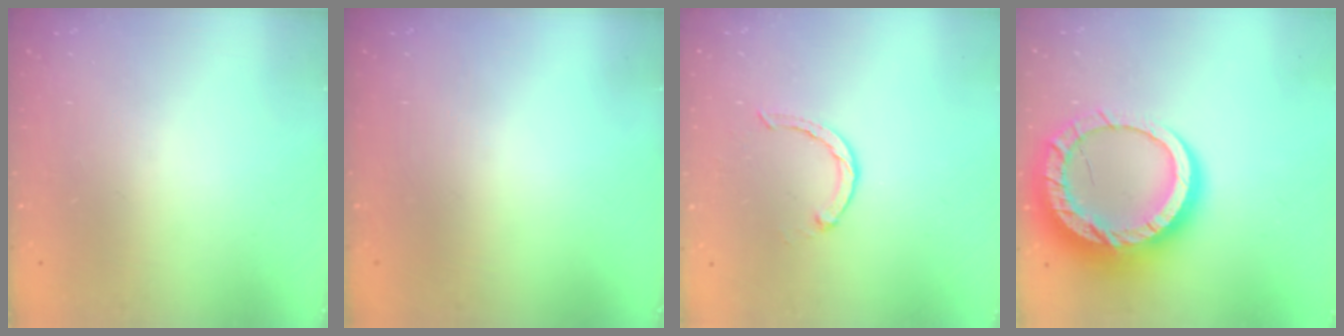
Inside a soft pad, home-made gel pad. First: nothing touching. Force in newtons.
{"total": 0.0}
{"total": 2.3, "press": 2.3, "slide": 0.3}
{"total": 25.6, "press": 25.5, "slide": 2.2}